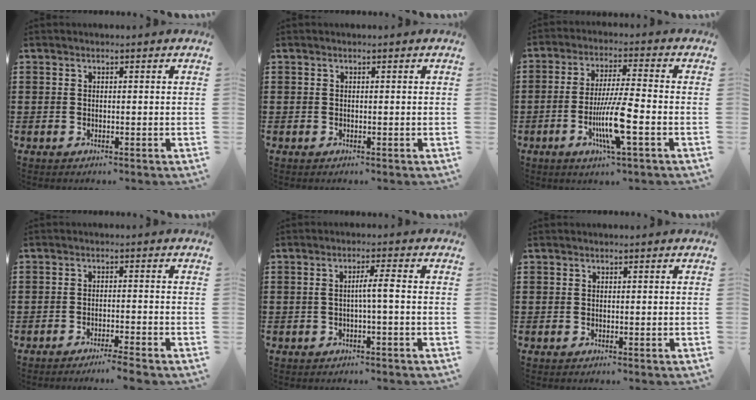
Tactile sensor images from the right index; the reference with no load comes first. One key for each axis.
{"total": 0.0}
{"total": 9.7, "fx": -3.3, "fy": 1.2, "fz": 9.1, "tx": -0.180, "ty": -0.015, "tz": -0.063}
{"total": 2.5, "fx": -2.4, "fy": -0.4, "fz": 0.9, "tx": -0.016, "ty": 0.000, "tz": -0.047}
{"total": 3.0, "fx": -0.3, "fy": -0.2, "fz": 3.0, "tx": -0.056, "ty": -0.003, "tz": -0.010}
{"total": 0.0}